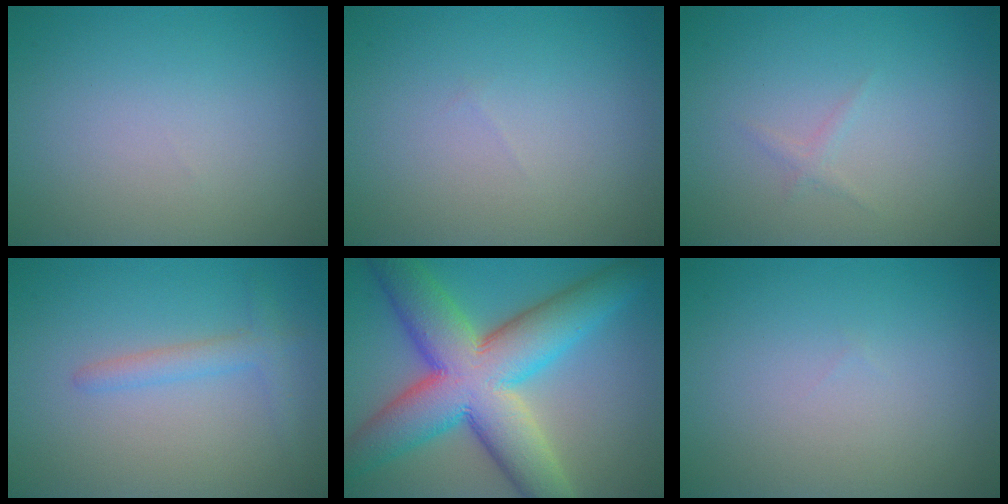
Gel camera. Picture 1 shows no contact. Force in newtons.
{"total": 0.0}
{"total": 0.7, "press": 0.7, "slide": 0.1}
{"total": 2.0, "press": 1.9, "slide": 0.2}
{"total": 13.2, "press": 13.2, "slide": 0.7}
{"total": 0.0}